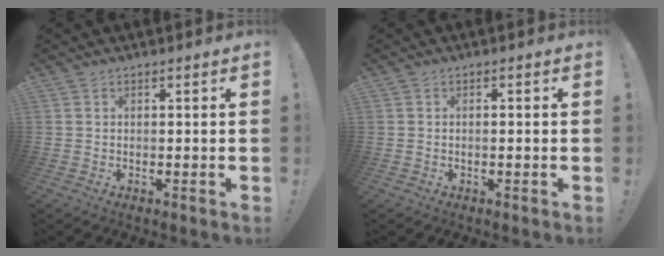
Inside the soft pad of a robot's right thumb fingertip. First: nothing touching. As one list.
[{"total": 0.8, "force": [-0.5, -0.1, 0.7], "torque": [-0.013, 0.001, -0.009]}]